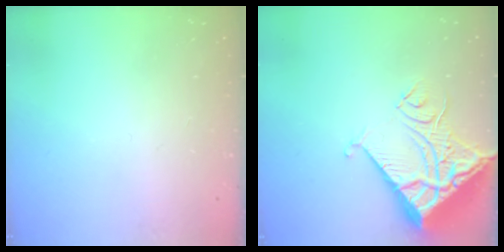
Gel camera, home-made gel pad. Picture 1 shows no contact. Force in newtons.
{"total": 11.2, "press": 11.1, "slide": 1.5}